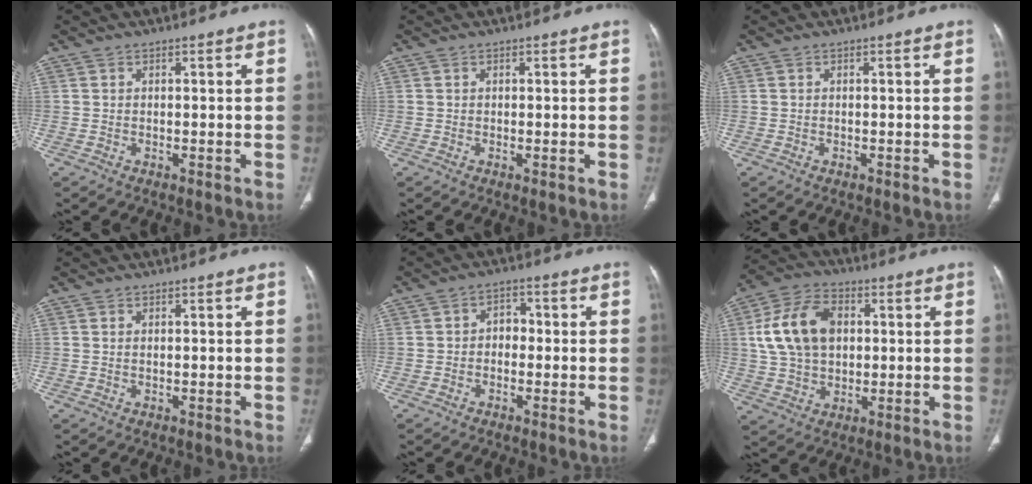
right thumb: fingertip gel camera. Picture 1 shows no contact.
{"total": 0.5, "force": [-0.1, 0.1, 0.5], "torque": [-0.013, -0.003, -0.001]}
{"total": 0.0}
{"total": 0.0}
{"total": 3.3, "force": [-0.4, 2.5, 2.1], "torque": [-0.015, 0.016, -0.017]}
{"total": 14.2, "force": [2.6, 9.9, 9.8], "torque": [-0.167, 0.011, 0.045]}